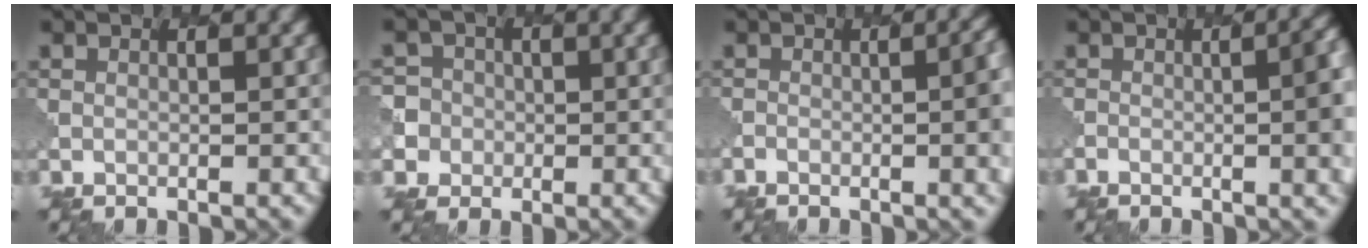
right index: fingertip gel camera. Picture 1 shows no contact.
{"total": 5.7, "force": [-0.7, 5.6, 0.9], "torque": [-0.016, 0.019, -0.035]}
{"total": 6.8, "force": [-1.0, 3.0, 6.0], "torque": [-0.044, 0.007, -0.019]}
{"total": 7.6, "force": [-0.9, 3.3, 6.8], "torque": [-0.054, 0.004, -0.018]}